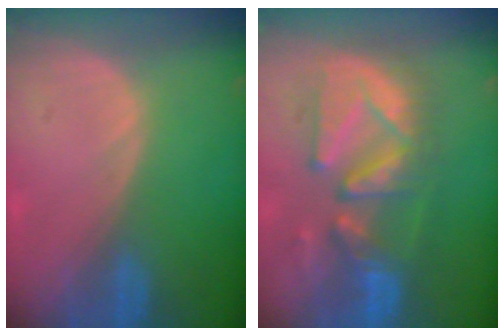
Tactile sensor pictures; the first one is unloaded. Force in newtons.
{"total": 10.8, "press": 10.5, "slide": 2.7}